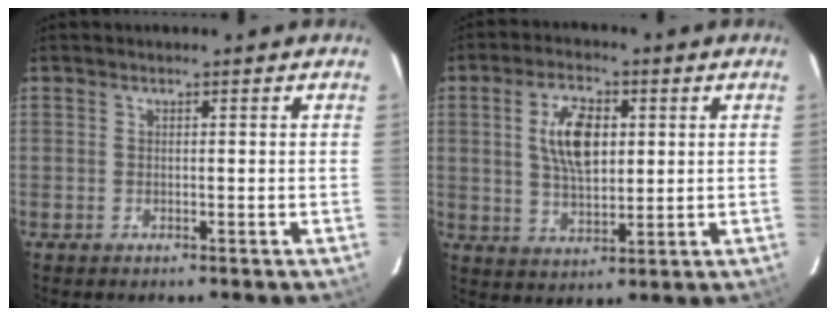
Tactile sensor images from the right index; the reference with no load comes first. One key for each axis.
{"total": 9.3, "fx": 2.1, "fy": 4.6, "fz": 7.8, "tx": -0.148, "ty": 0.010, "tz": 0.042}